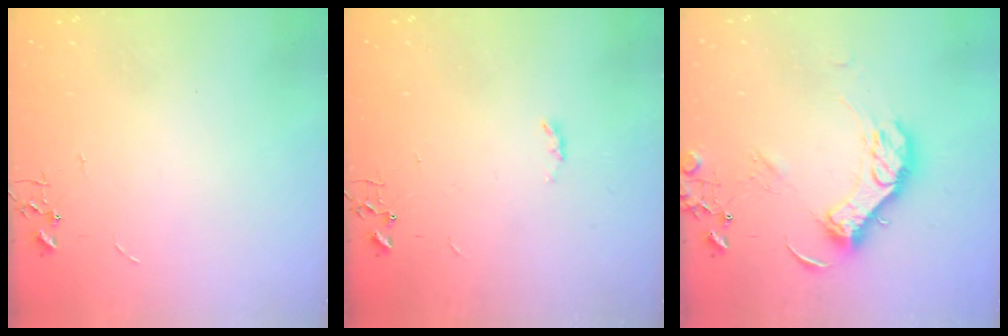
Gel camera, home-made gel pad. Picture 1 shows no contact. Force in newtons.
{"total": 2.5, "press": 2.4, "slide": 0.4}
{"total": 14.1, "press": 14.1, "slide": 1.3}